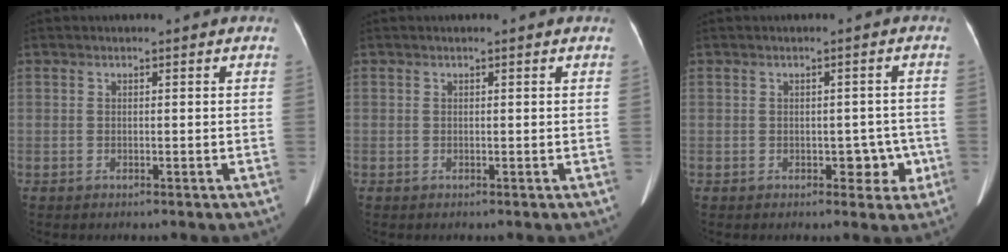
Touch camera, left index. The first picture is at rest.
{"total": 0.0}
{"total": 3.5, "force": [-1.2, 2.3, 2.4], "torque": [-0.023, 0.009, -0.010]}